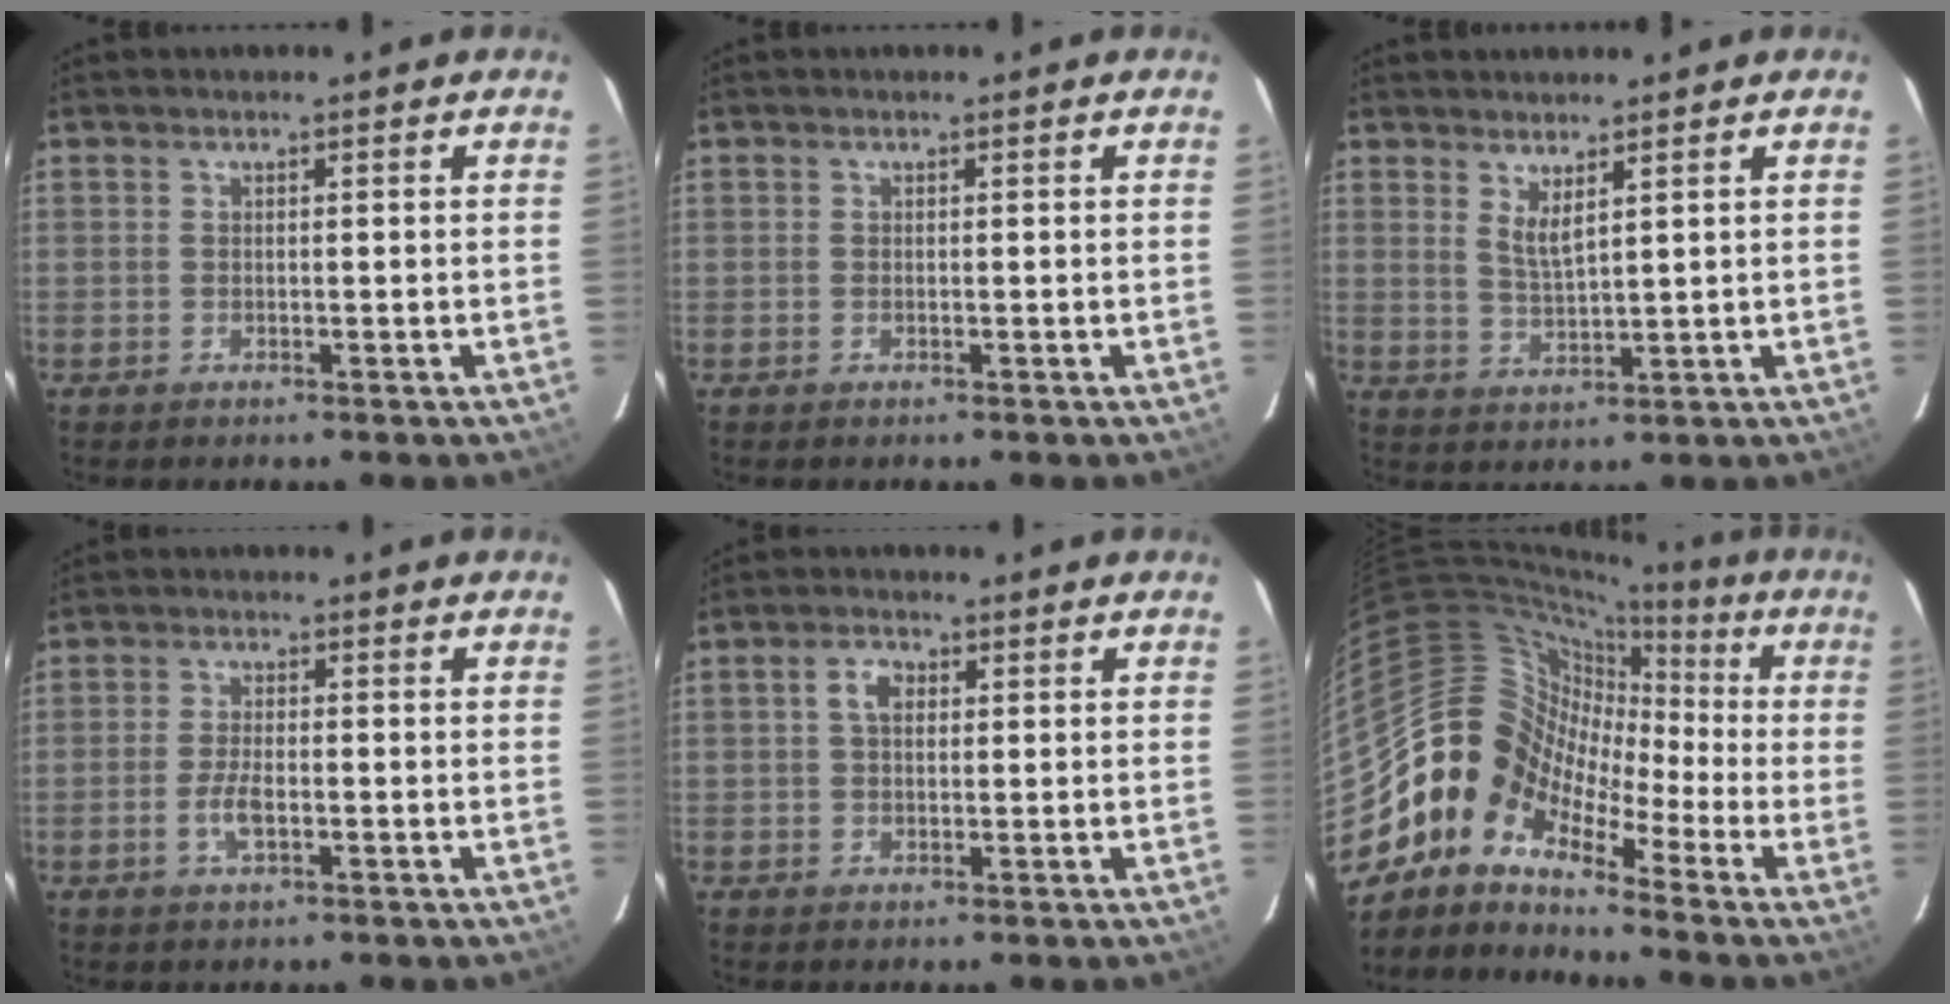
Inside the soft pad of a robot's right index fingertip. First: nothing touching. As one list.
[{"total": 0.0}, {"total": 3.5, "force": [2.3, 0.5, 2.6], "torque": [-0.049, -0.008, 0.042]}, {"total": 4.0, "force": [-1.5, 1.4, 3.4], "torque": [-0.072, -0.001, -0.028]}, {"total": 3.2, "force": [0.7, 2.1, 2.3], "torque": [-0.042, 0.012, 0.013]}, {"total": 10.8, "force": [-5.9, 8.4, 3.2], "torque": [-0.059, 0.032, -0.150]}]